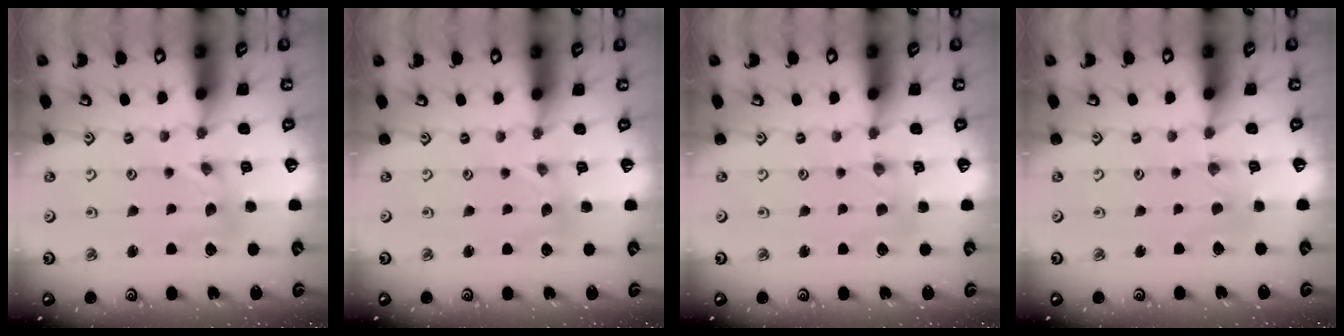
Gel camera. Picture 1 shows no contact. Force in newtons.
{"total": 0.0}
{"total": 1.6, "press": 1.6, "slide": 0.2}
{"total": 0.8, "press": 0.8, "slide": 0.2}